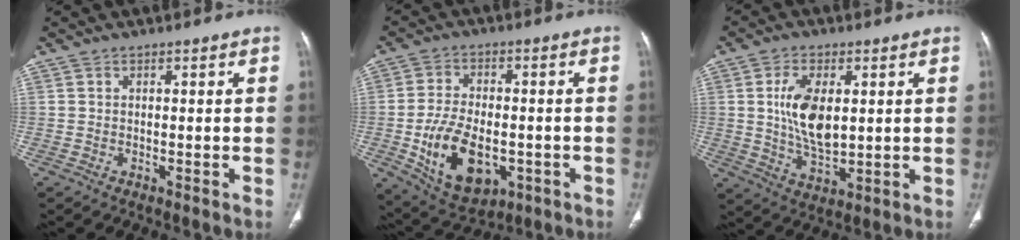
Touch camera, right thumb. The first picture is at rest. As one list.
[{"total": 14.5, "force": [-3.8, 8.8, 10.9], "torque": [-0.171, 0.008, -0.047]}, {"total": 10.5, "force": [1.8, 5.6, 8.7], "torque": [-0.155, -0.014, 0.040]}]